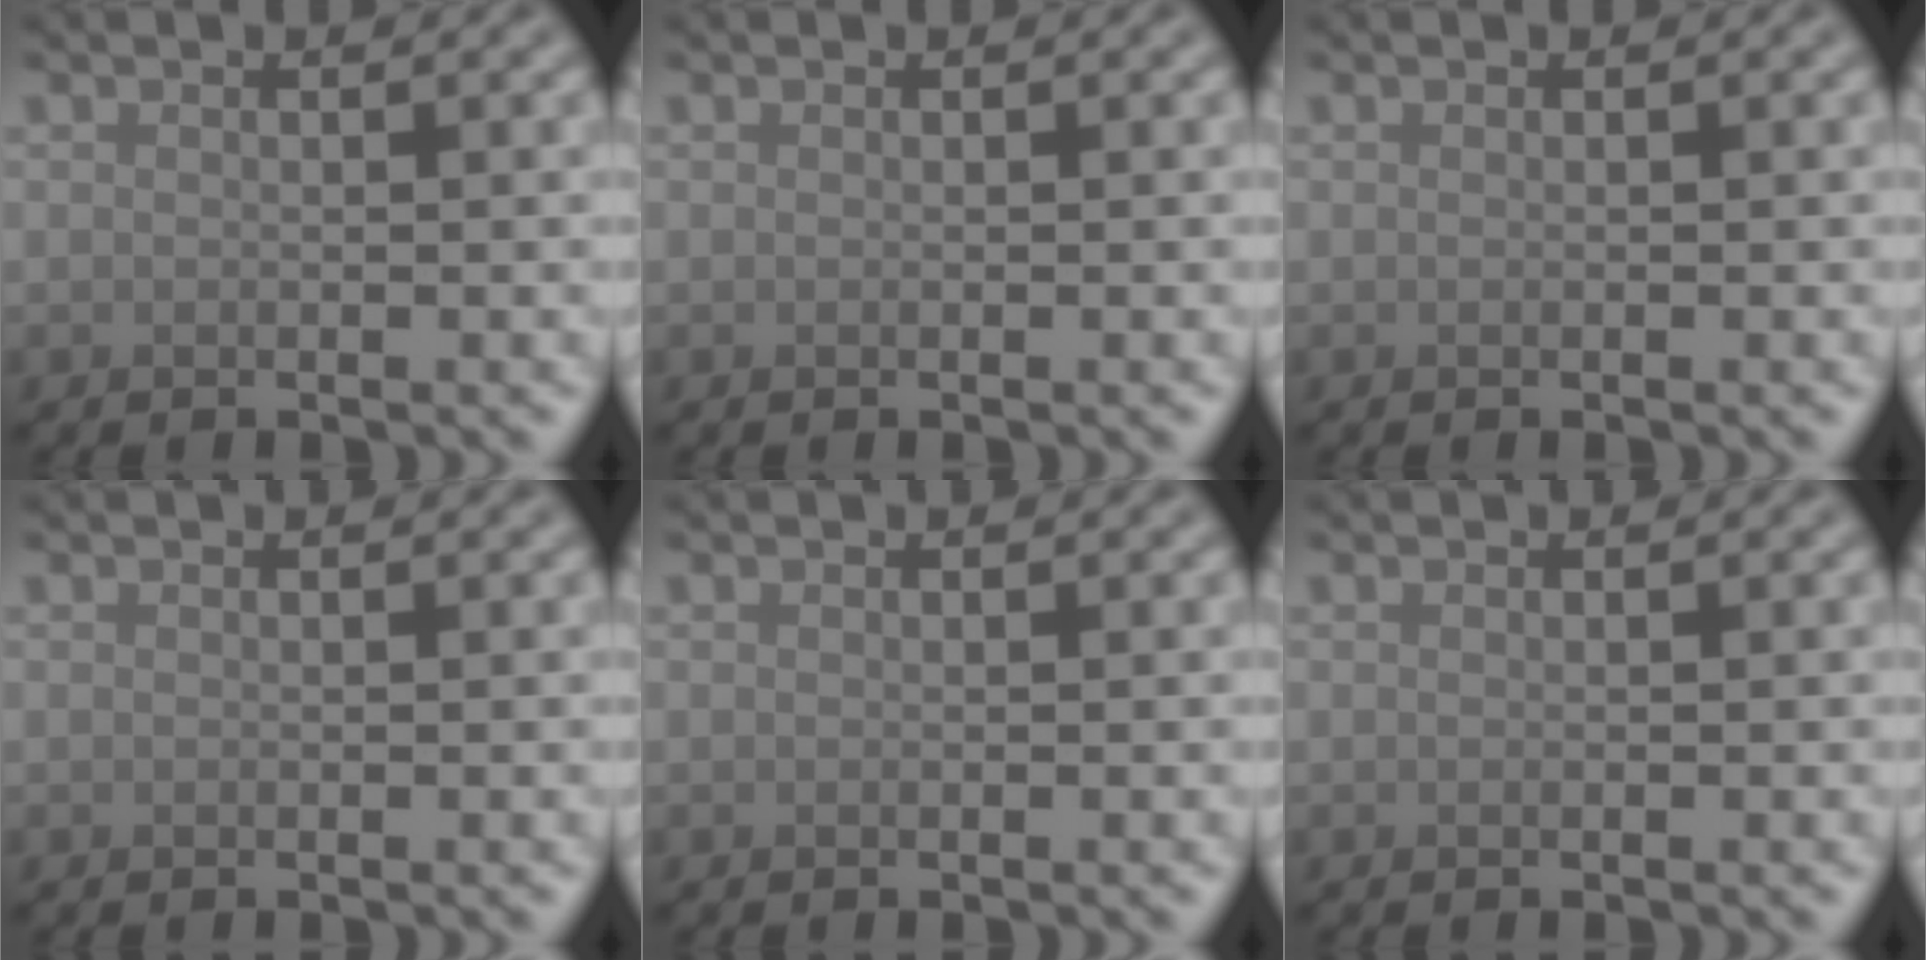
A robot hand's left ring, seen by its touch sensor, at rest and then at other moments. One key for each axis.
{"total": 0.0}
{"total": 0.0}
{"total": 0.0}
{"total": 0.0}
{"total": 0.0}